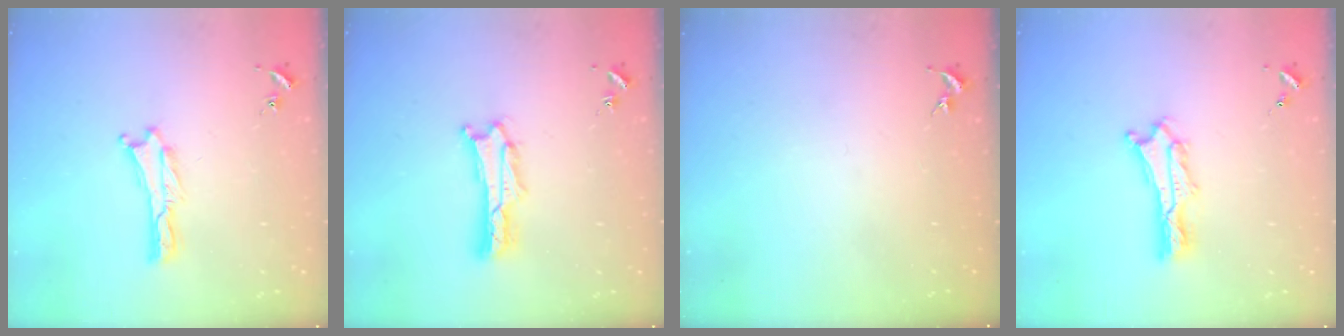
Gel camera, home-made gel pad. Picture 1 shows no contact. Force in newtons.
{"total": 1.6, "press": 1.5, "slide": 0.3}
{"total": 0.0}
{"total": 2.0, "press": 2.0, "slide": 0.2}